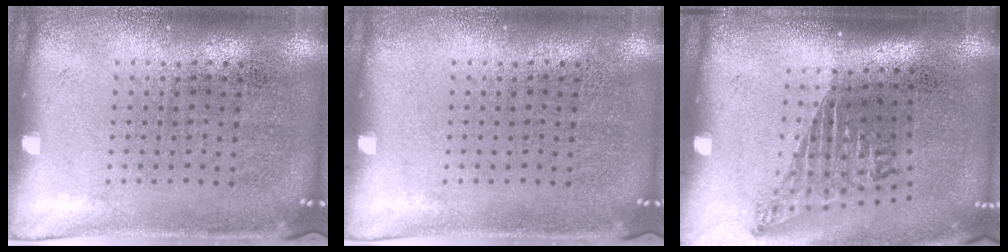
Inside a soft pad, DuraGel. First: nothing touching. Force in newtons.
{"total": 0.0}
{"total": 1.7, "press": 1.1, "slide": 1.3}